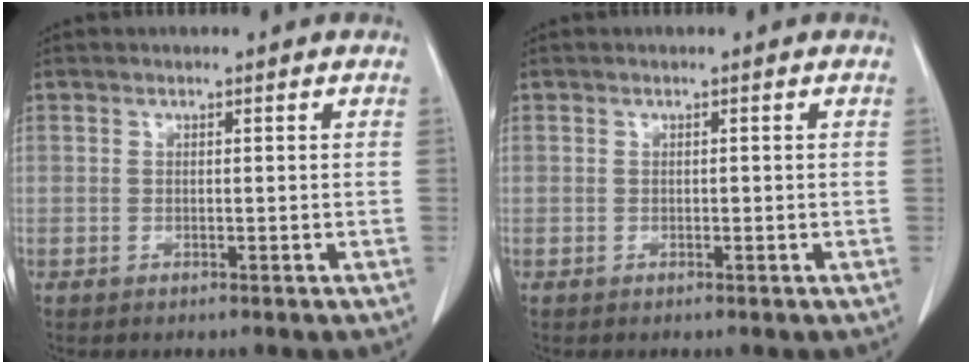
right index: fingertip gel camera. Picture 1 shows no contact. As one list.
[{"total": 0.0}]